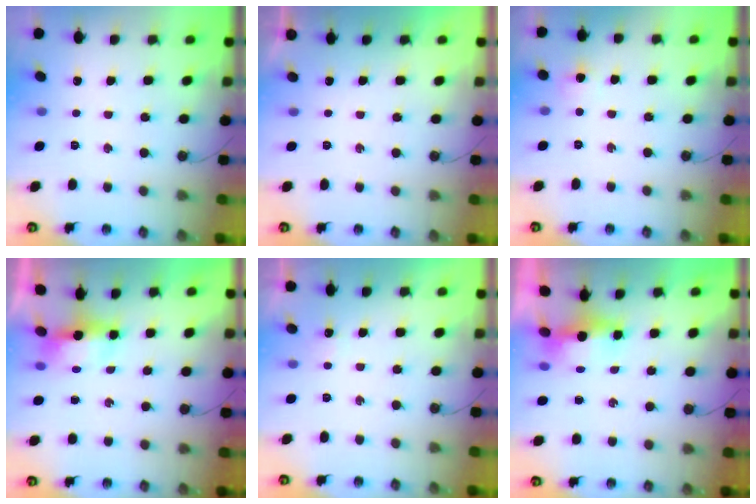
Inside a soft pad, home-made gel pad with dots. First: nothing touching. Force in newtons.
{"total": 0.0}
{"total": 8.2, "press": 4.5, "slide": 6.9}
{"total": 6.7, "press": 6.4, "slide": 2.2}
{"total": 2.9, "press": 2.8, "slide": 0.5}
{"total": 13.8, "press": 6.8, "slide": 11.9}